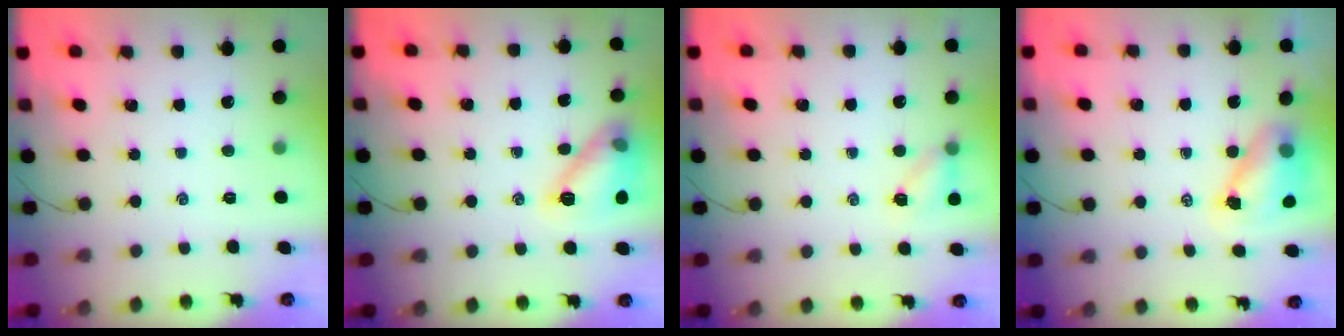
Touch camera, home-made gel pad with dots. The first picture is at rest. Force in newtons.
{"total": 13.3, "press": 13.3, "slide": 0.2}
{"total": 5.6, "press": 5.4, "slide": 1.7}
{"total": 8.1, "press": 8.0, "slide": 1.1}